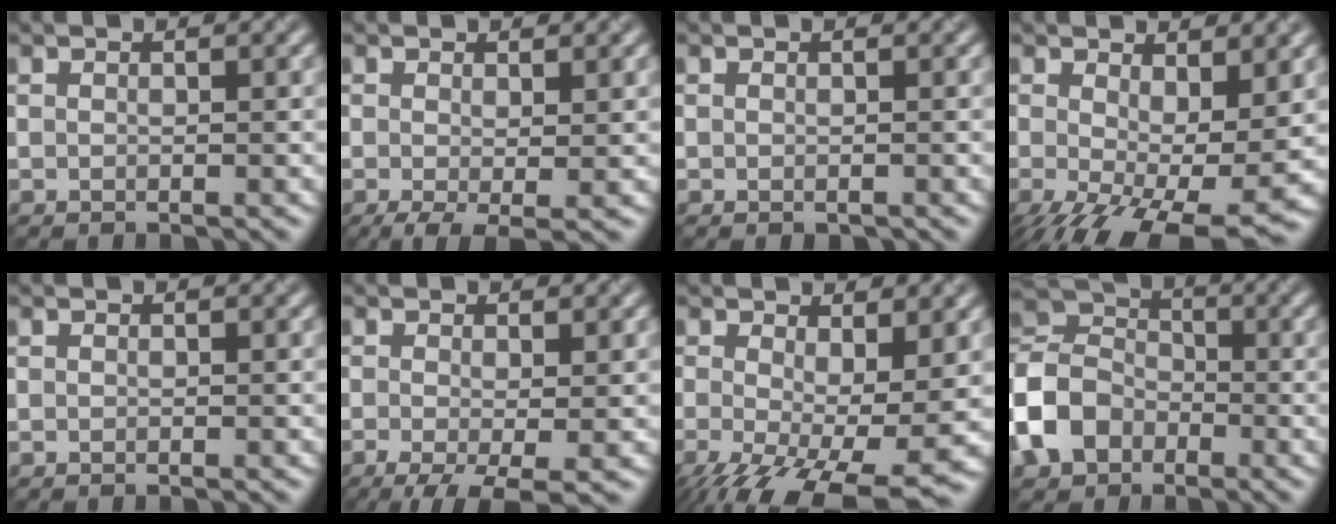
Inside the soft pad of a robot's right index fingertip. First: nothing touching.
{"total": 2.6, "force": [-0.6, 0.8, 2.4], "torque": [-0.047, -0.014, -0.010]}
{"total": 0.0}
{"total": 11.4, "force": [-2.8, 5.1, 9.8], "torque": [-0.172, -0.034, -0.030]}
{"total": 0.0}
{"total": 4.7, "force": [-1.7, 1.3, 4.2], "torque": [-0.081, -0.010, -0.031]}
{"total": 11.6, "force": [-3.9, 4.6, 9.9], "torque": [-0.177, -0.037, -0.053]}
{"total": 7.7, "force": [-2.8, 6.0, 3.9], "torque": [-0.089, 0.008, -0.079]}